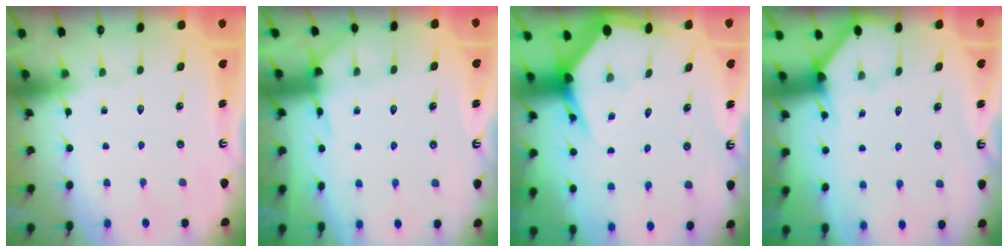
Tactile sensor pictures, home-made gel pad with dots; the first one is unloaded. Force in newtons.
{"total": 6.2, "press": 6.2, "slide": 0.7}
{"total": 3.8, "press": 3.7, "slide": 0.5}
{"total": 2.6, "press": 2.6, "slide": 0.3}